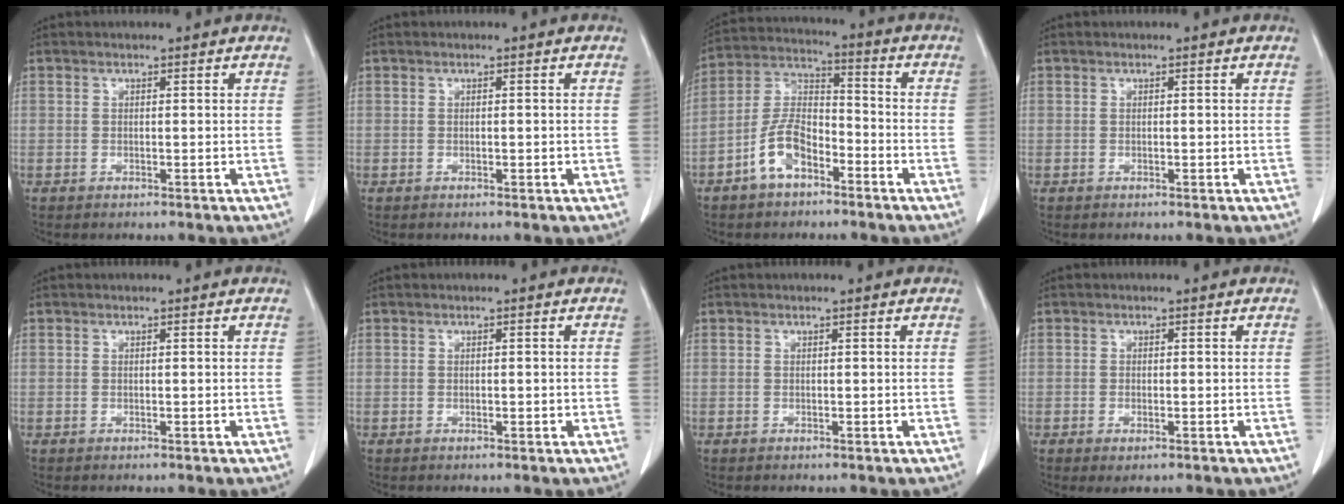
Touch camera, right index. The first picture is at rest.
{"total": 0.6, "force": [-0.1, 0.2, 0.5], "torque": [-0.008, -0.001, -0.001]}
{"total": 8.9, "force": [-4.8, 4.5, 6.0], "torque": [-0.133, 0.020, -0.094]}
{"total": 0.0}
{"total": 0.0}
{"total": 0.7, "force": [-0.2, 0.3, 0.6], "torque": [-0.010, -0.001, -0.001]}
{"total": 0.0}
{"total": 1.9, "force": [-0.9, 0.6, 1.6], "torque": [-0.024, -0.004, -0.009]}